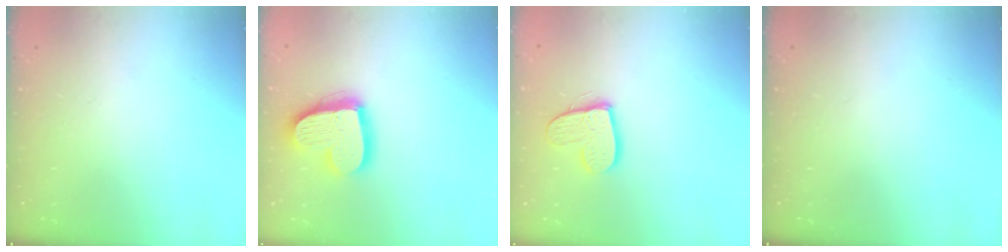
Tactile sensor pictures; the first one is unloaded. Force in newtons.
{"total": 18.3, "press": 18.3, "slide": 1.6}
{"total": 12.0, "press": 11.9, "slide": 0.9}
{"total": 0.0}